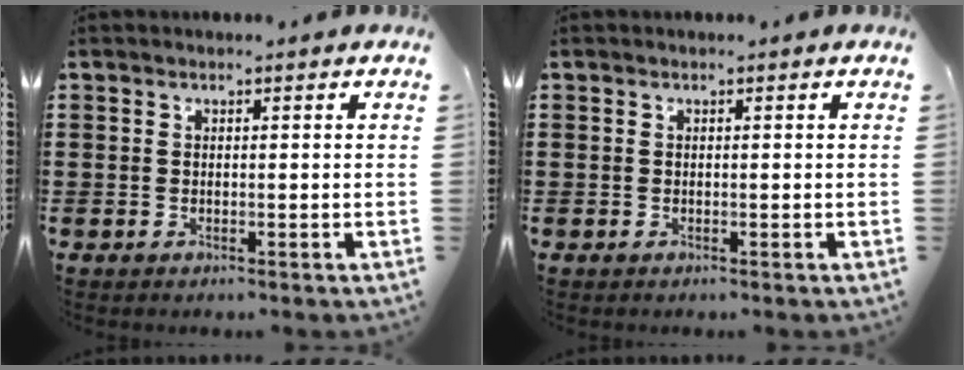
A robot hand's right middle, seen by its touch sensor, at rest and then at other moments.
{"total": 0.0}